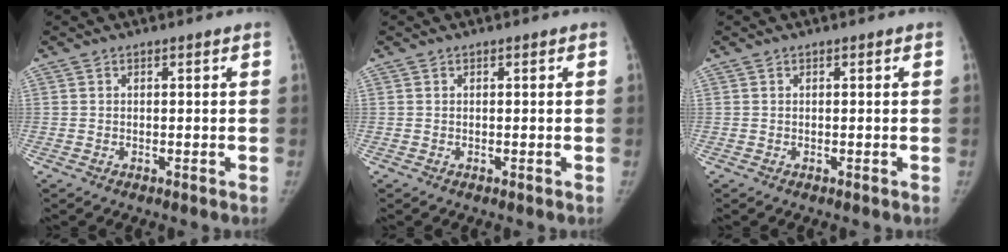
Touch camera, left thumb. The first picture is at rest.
{"total": 0.0}
{"total": 0.0}